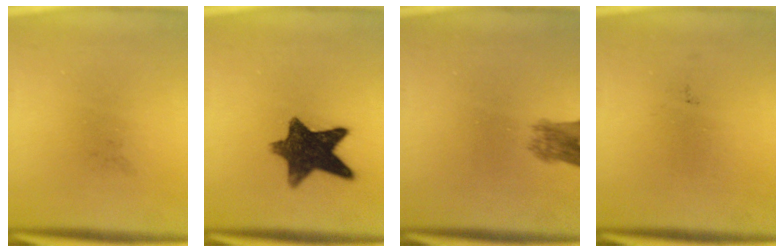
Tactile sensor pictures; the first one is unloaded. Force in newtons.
{"total": 10.9}
{"total": 3.4}
{"total": 0.0}